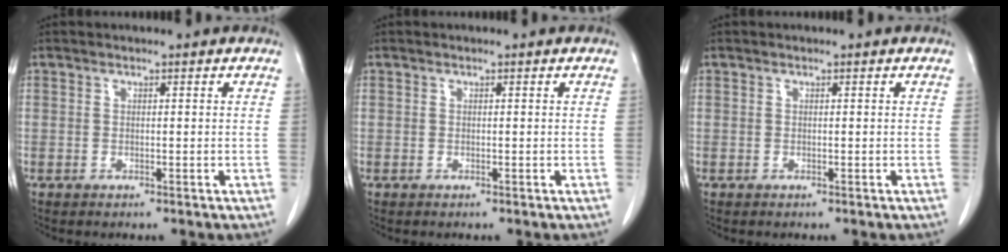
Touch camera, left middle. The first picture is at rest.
{"total": 0.0}
{"total": 0.0}